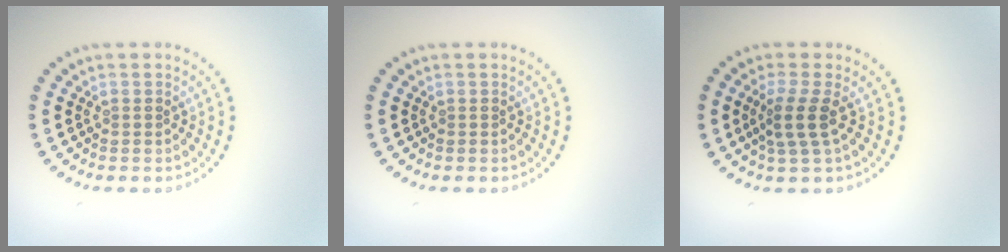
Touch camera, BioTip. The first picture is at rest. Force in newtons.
{"total": 0.0}
{"total": 2.5, "press": 2.0, "slide": 1.6}